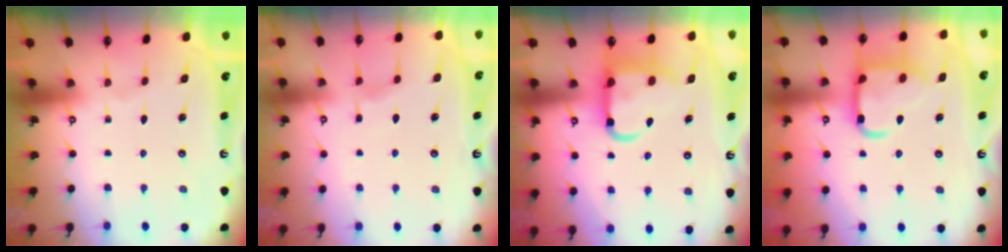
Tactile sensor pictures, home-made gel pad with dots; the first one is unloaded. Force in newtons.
{"total": 3.4, "press": 3.3, "slide": 0.4}
{"total": 12.0, "press": 11.9, "slide": 1.6}
{"total": 15.5, "press": 15.4, "slide": 1.5}